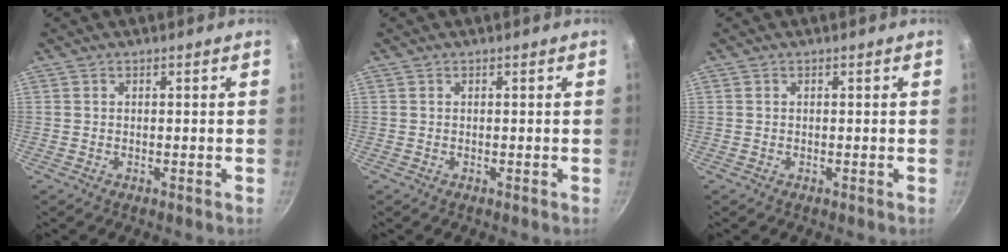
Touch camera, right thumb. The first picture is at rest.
{"total": 0.0}
{"total": 0.0}